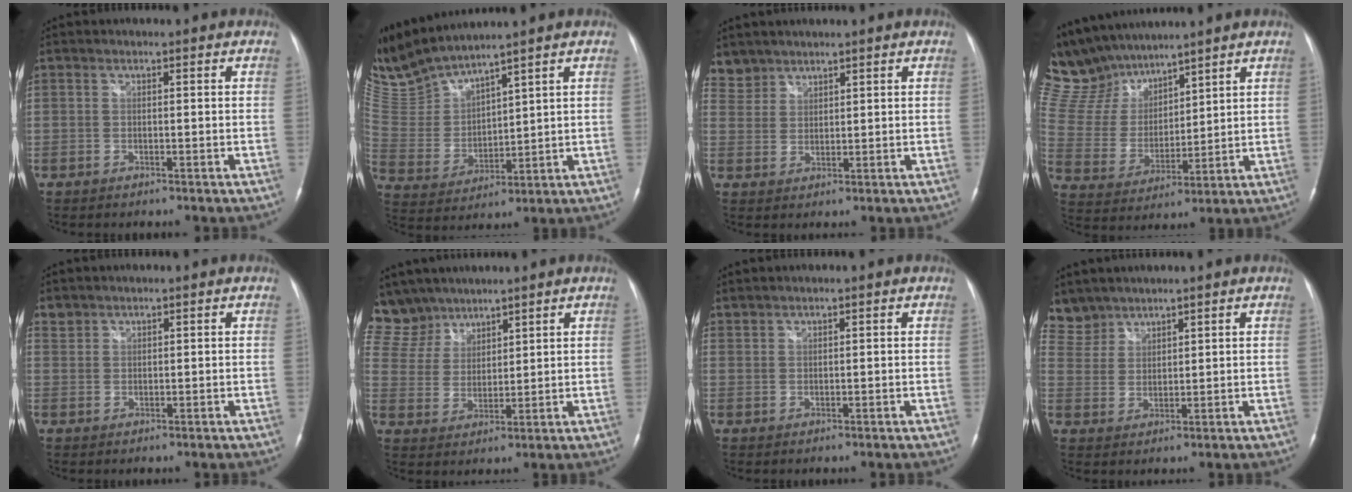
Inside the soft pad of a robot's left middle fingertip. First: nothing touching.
{"total": 10.0, "force": [9.6, 0.1, 2.9], "torque": [-0.087, 0.002, 0.209]}
{"total": 3.7, "force": [3.2, 1.7, -0.5], "torque": [0.018, 0.009, 0.066]}
{"total": 14.1, "force": [12.8, 4.5, 4.0], "torque": [-0.098, 0.022, 0.260]}
{"total": 1.5, "force": [1.3, 0.7, -0.2], "torque": [0.007, 0.008, 0.023]}
{"total": 10.2, "force": [8.8, 5.1, 0.7], "torque": [-0.029, 0.017, 0.190]}
{"total": 1.3, "force": [1.3, 0.0, 0.1], "torque": [-0.010, 0.011, 0.033]}
{"total": 6.0, "force": [5.4, 2.6, -0.3], "torque": [0.005, 0.008, 0.118]}